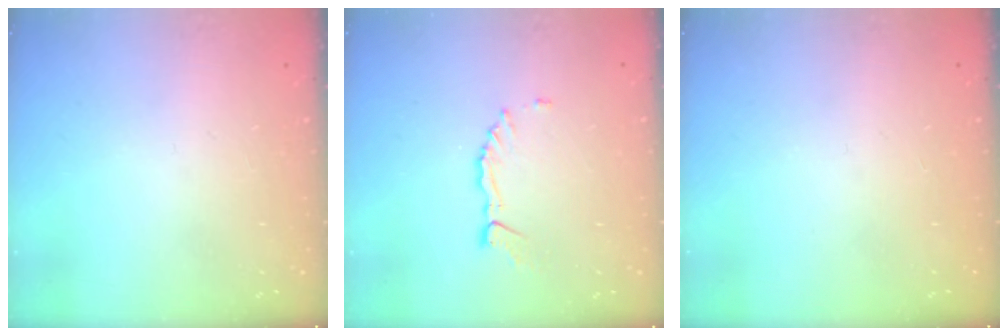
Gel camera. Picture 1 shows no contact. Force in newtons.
{"total": 2.9, "press": 2.9, "slide": 0.3}
{"total": 1.6, "press": 1.6, "slide": 0.1}